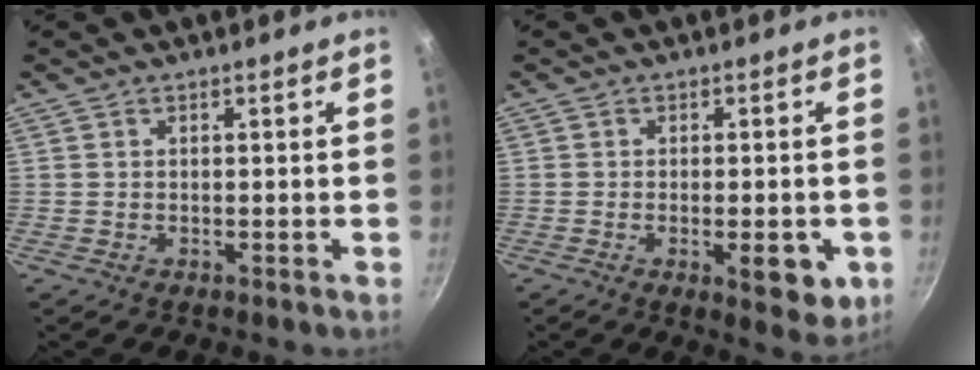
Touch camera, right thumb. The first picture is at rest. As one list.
[{"total": 8.0, "force": [-2.5, 3.1, 6.9], "torque": [-0.072, 0.001, -0.029]}]